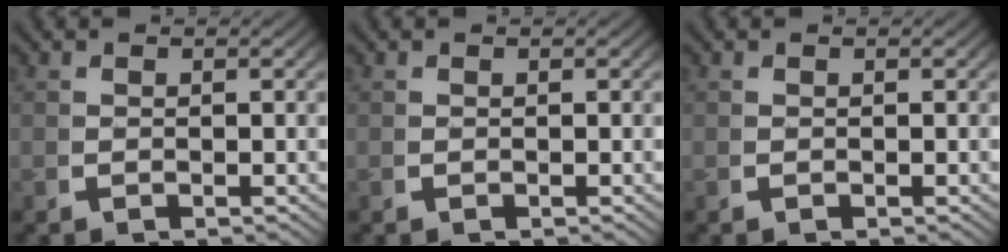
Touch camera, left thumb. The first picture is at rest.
{"total": 0.0}
{"total": 0.0}